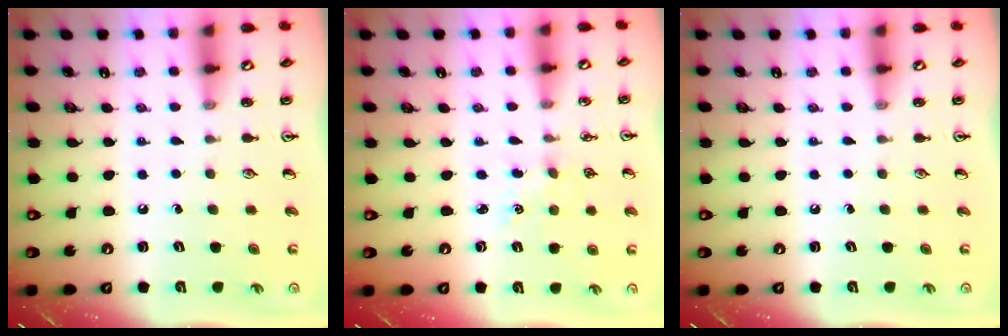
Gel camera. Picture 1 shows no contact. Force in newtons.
{"total": 2.7, "press": 2.7, "slide": 0.4}
{"total": 0.0}